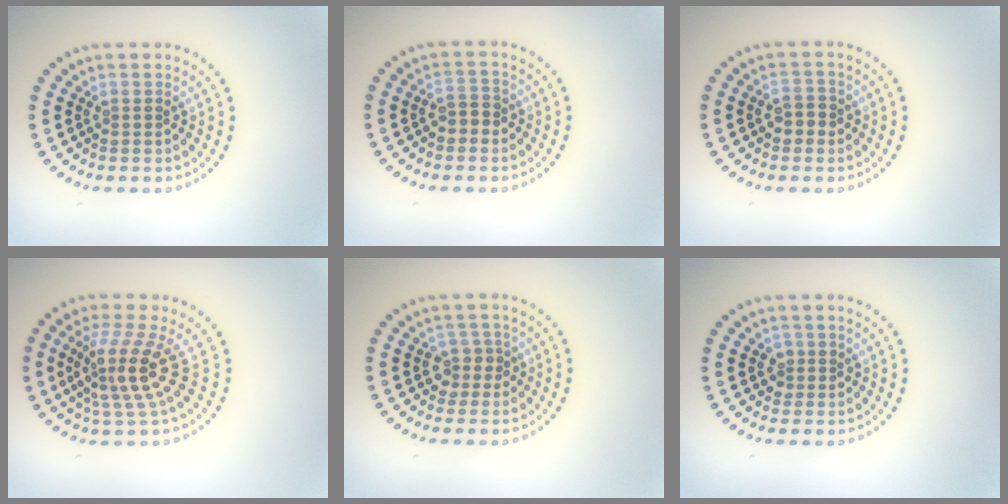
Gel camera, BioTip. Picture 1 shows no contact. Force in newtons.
{"total": 1.8, "press": 1.7, "slide": 0.6}
{"total": 1.8, "press": 1.8, "slide": 0.4}
{"total": 4.3, "press": 3.1, "slide": 3.0}
{"total": 1.9, "press": 1.5, "slide": 1.1}
{"total": 1.2, "press": 1.1, "slide": 0.6}